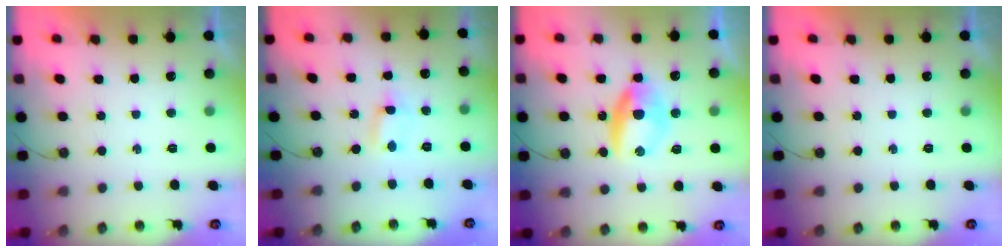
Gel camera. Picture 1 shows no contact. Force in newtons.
{"total": 0.6, "press": 0.3, "slide": 0.5}
{"total": 8.7, "press": 8.5, "slide": 1.6}
{"total": 0.0}